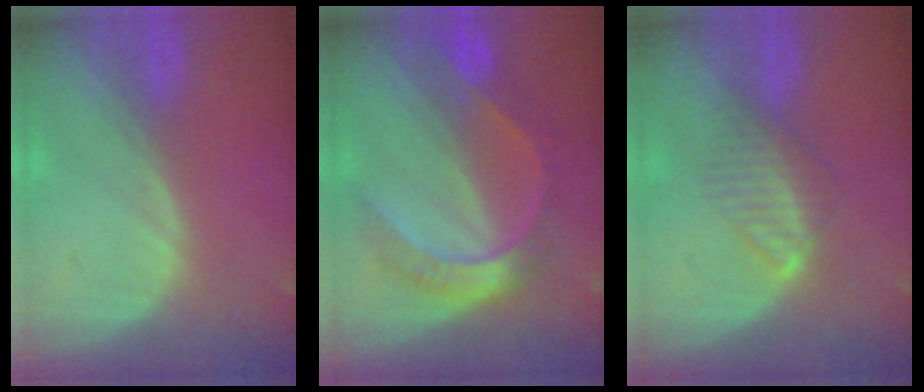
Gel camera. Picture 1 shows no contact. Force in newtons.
{"total": 7.4, "press": 7.3, "slide": 0.6}
{"total": 4.1, "press": 4.1, "slide": 0.8}